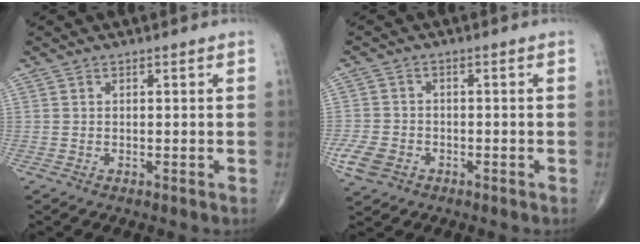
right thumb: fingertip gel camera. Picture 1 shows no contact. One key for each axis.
{"total": 5.3, "fx": -2.4, "fy": 3.9, "fz": 2.5, "tx": -0.054, "ty": 0.010, "tz": -0.042}